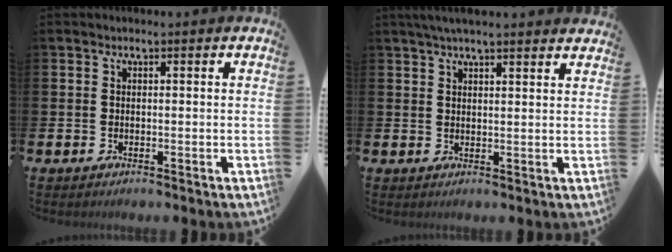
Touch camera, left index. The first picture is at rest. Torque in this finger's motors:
{"motor_torque": [0.99, -1.15, 0.52, 0.10]}